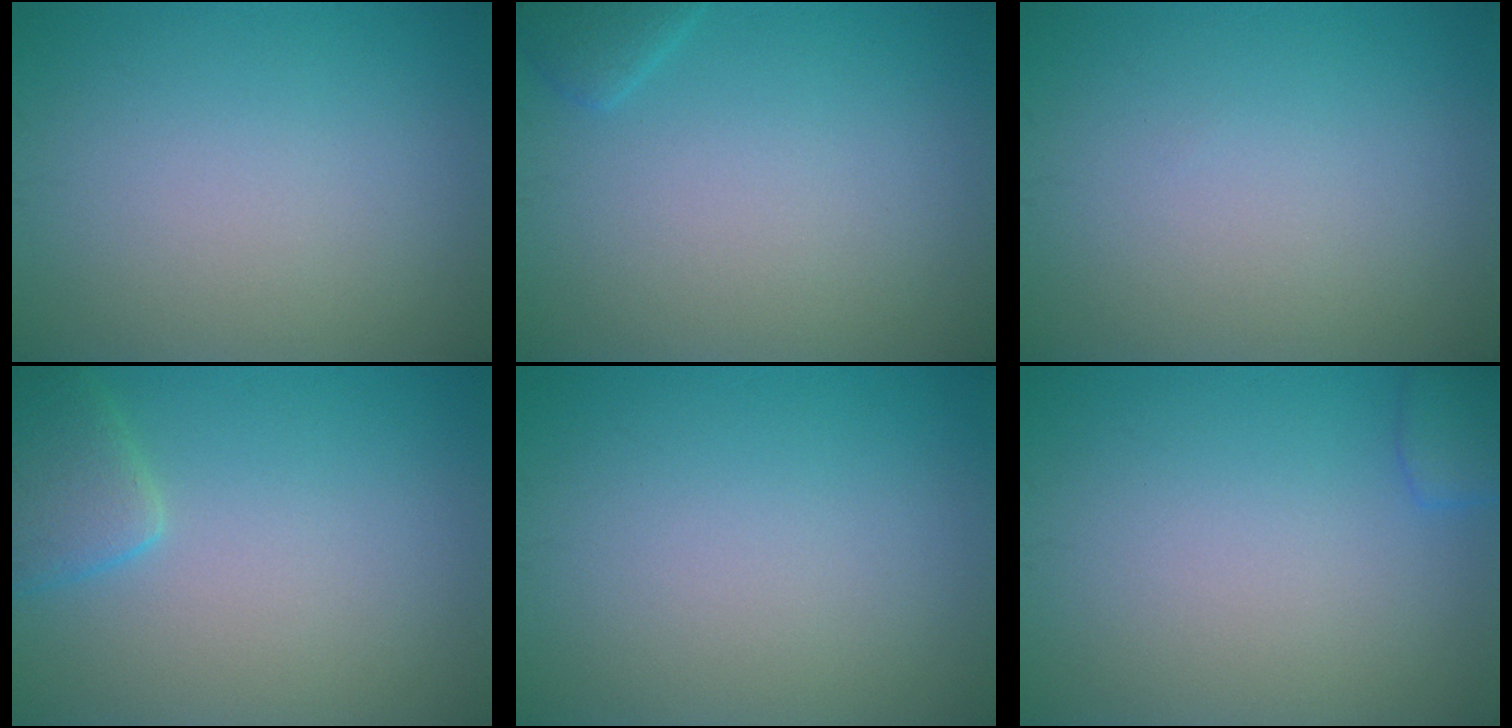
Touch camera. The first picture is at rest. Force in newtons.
{"total": 1.3, "press": 1.3, "slide": 0.1}
{"total": 0.0}
{"total": 2.9, "press": 2.9, "slide": 0.1}
{"total": 0.0}
{"total": 1.9, "press": 1.9, "slide": 0.2}